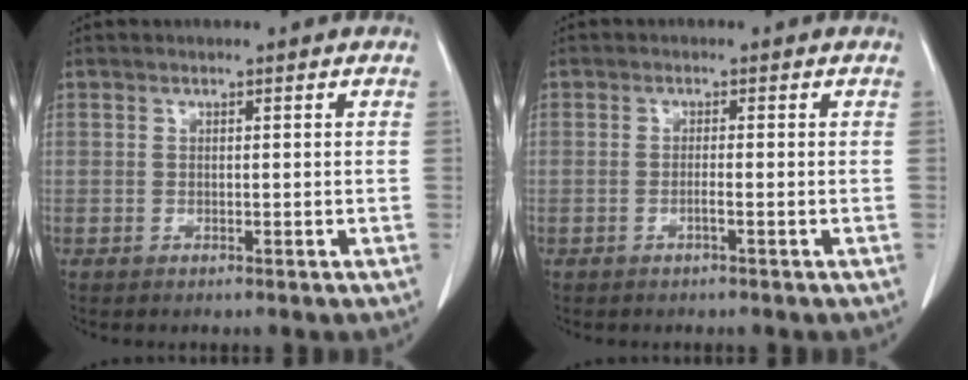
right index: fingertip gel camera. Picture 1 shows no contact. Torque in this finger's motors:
{"motor_torque": [-0.12, 0.08, -0.06, 0.01]}